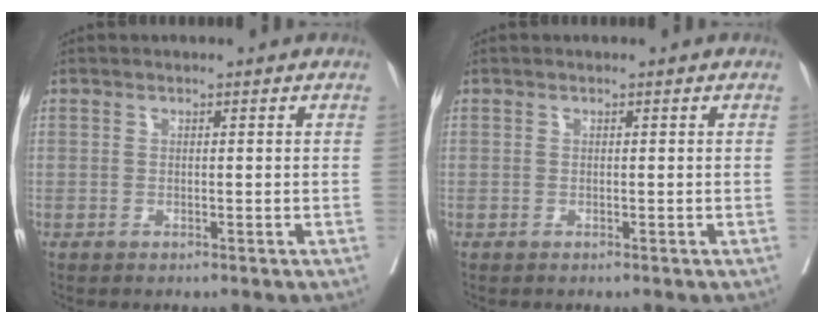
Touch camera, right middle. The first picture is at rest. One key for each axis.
{"total": 0.0}